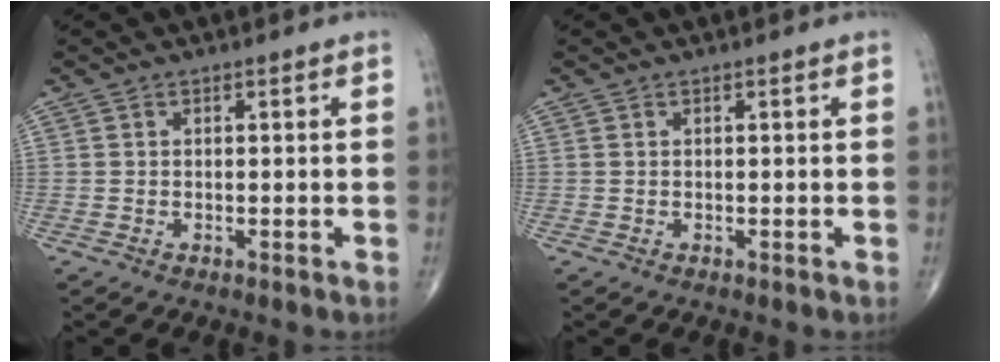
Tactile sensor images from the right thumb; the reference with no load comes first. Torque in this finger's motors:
{"motor_torque": [0.15, 0.42, -0.13, -0.01, -0.02]}